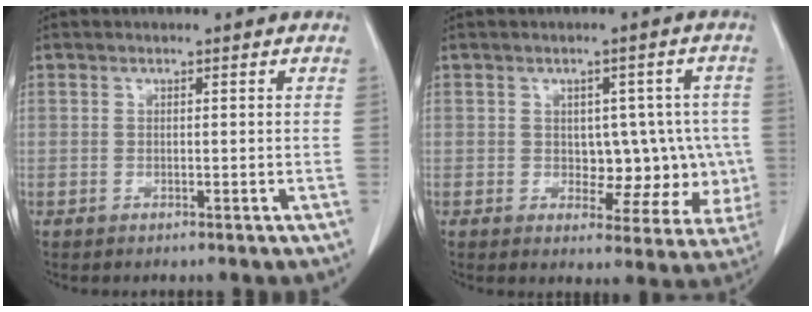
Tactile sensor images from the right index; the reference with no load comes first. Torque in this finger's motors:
{"motor_torque": [0.04, 0.25, 0.10, 0.00]}